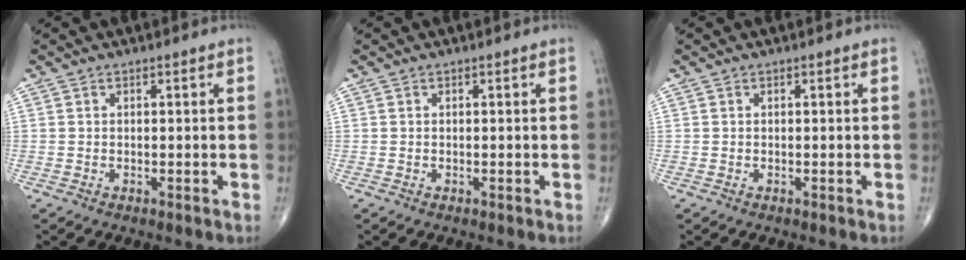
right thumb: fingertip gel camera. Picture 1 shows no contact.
{"total": 0.0}
{"total": 0.0}